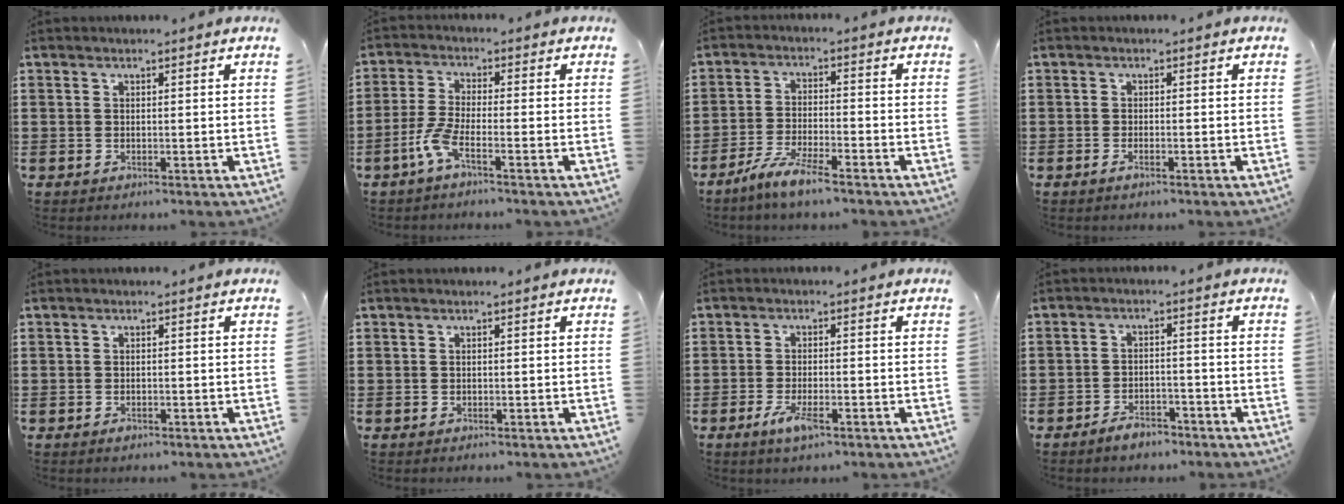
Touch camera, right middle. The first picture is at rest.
{"total": 4.6, "force": [-2.6, 0.9, 3.8], "torque": [-0.092, -0.005, -0.054]}
{"total": 5.7, "force": [-4.7, 0.2, 3.2], "torque": [-0.078, -0.012, -0.092]}
{"total": 0.9, "force": [-0.4, 0.2, 0.7], "torque": [-0.014, -0.002, -0.008]}
{"total": 0.7, "force": [-0.5, 0.4, 0.3], "torque": [-0.006, -0.001, -0.011]}
{"total": 0.0}
{"total": 4.3, "force": [-2.0, 1.2, 3.5], "torque": [-0.076, -0.006, -0.040]}
{"total": 3.2, "force": [-3.0, 1.0, 0.7], "torque": [-0.015, 0.010, -0.059]}